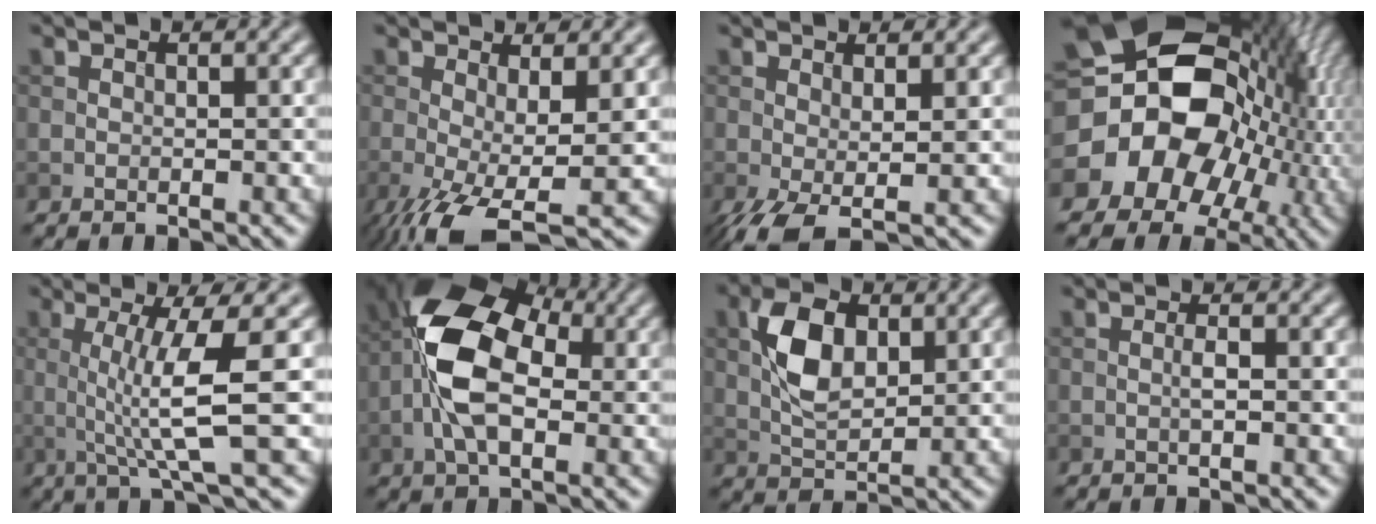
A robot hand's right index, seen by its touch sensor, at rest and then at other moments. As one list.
[{"total": 6.5, "force": [-2.4, 1.7, 5.8], "torque": [-0.114, -0.020, -0.043]}, {"total": 3.5, "force": [-0.9, 1.1, 3.2], "torque": [-0.069, -0.008, -0.021]}, {"total": 18.6, "force": [-1.2, 14.6, 11.4], "torque": [-0.180, -0.014, -0.040]}, {"total": 6.4, "force": [0.4, 0.9, 6.3], "torque": [-0.109, -0.001, 0.009]}, {"total": 9.8, "force": [-0.4, 5.8, 7.9], "torque": [-0.159, 0.015, -0.021]}, {"total": 5.5, "force": [1.4, 3.1, 4.3], "torque": [-0.085, 0.005, 0.024]}, {"total": 0.9, "force": [-0.1, 0.0, 0.9], "torque": [-0.017, 0.002, -0.005]}]